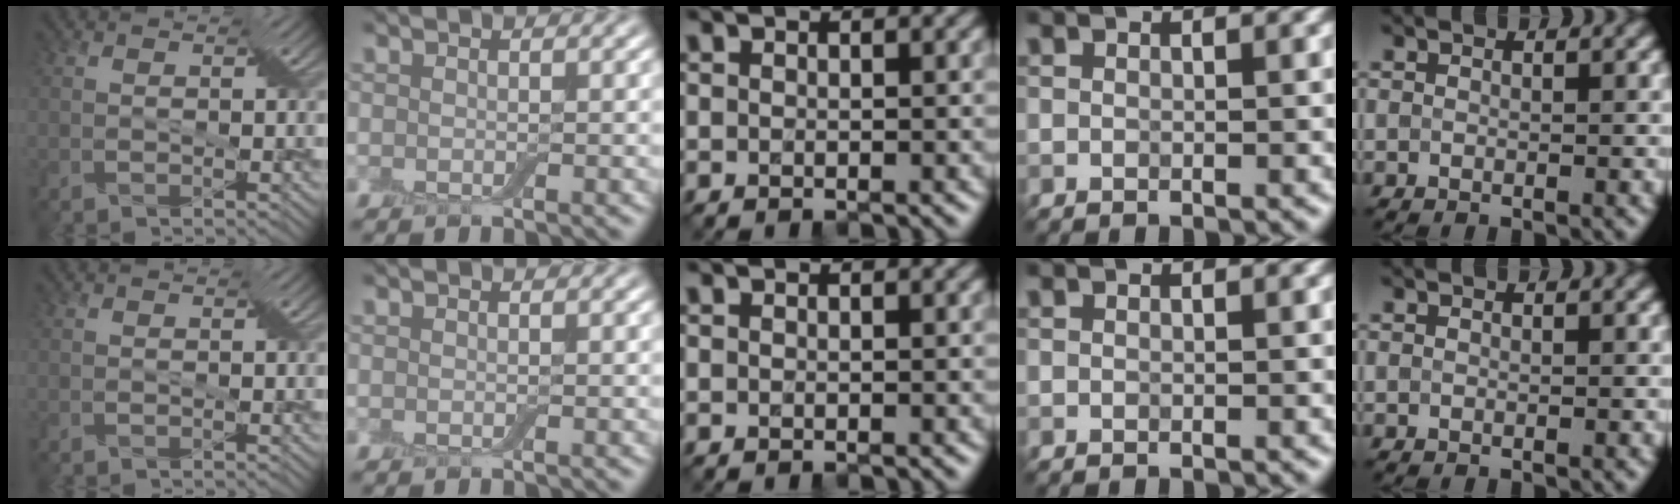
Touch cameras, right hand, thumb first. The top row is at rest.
{}